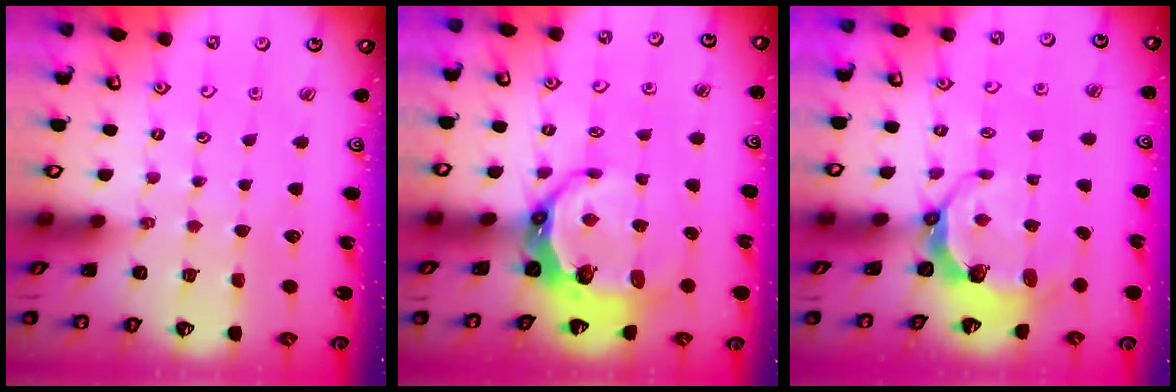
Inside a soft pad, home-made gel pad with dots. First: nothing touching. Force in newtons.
{"total": 9.6, "press": 8.7, "slide": 4.1}
{"total": 7.4, "press": 6.2, "slide": 4.1}